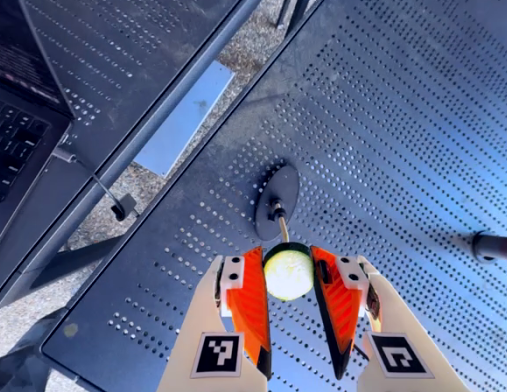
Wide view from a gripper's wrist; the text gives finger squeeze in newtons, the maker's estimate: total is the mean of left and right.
{"total": 11.2, "left": 11.7, "right": 10.6}